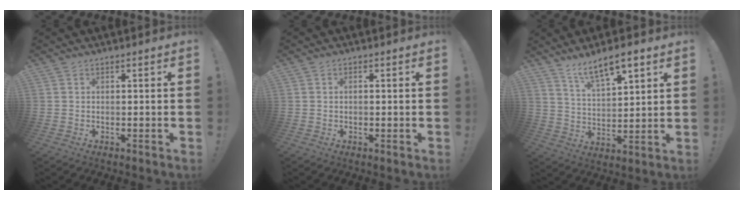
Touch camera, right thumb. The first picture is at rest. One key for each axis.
{"total": 0.8, "fx": 0.0, "fy": 0.5, "fz": 0.6, "tx": -0.008, "ty": 0.000, "tz": -0.001}
{"total": 9.9, "fx": 7.4, "fy": 3.1, "fz": 5.9, "tx": -0.093, "ty": -0.045, "tz": 0.129}